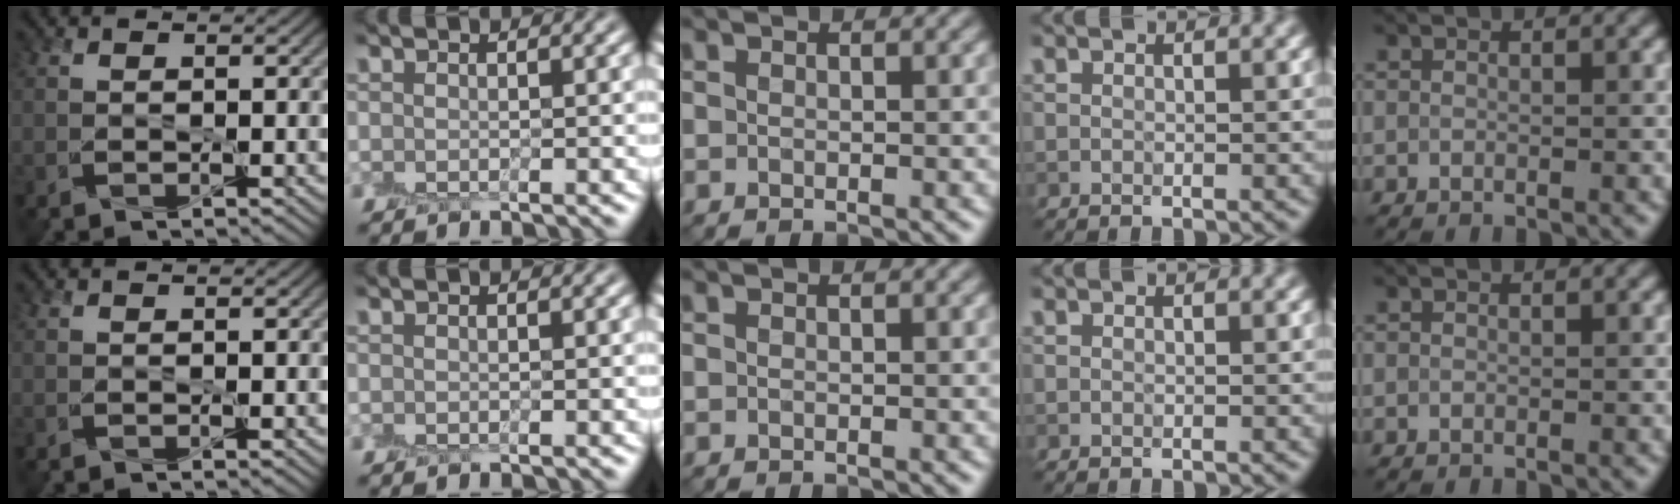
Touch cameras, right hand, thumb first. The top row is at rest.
{}